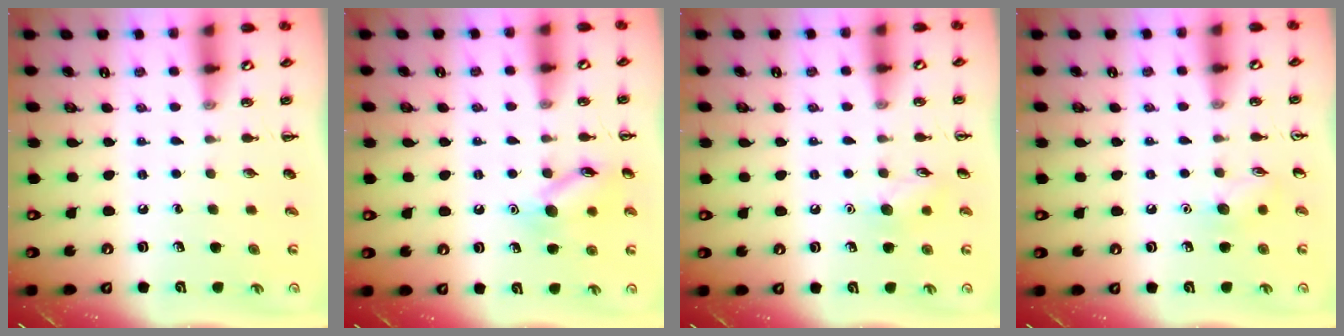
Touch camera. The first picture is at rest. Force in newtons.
{"total": 11.2, "press": 11.2, "slide": 0.5}
{"total": 7.0, "press": 6.8, "slide": 1.4}
{"total": 6.5, "press": 6.4, "slide": 1.2}